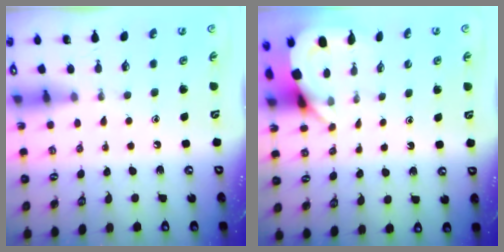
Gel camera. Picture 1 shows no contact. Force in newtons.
{"total": 3.7, "press": 3.7, "slide": 0.2}